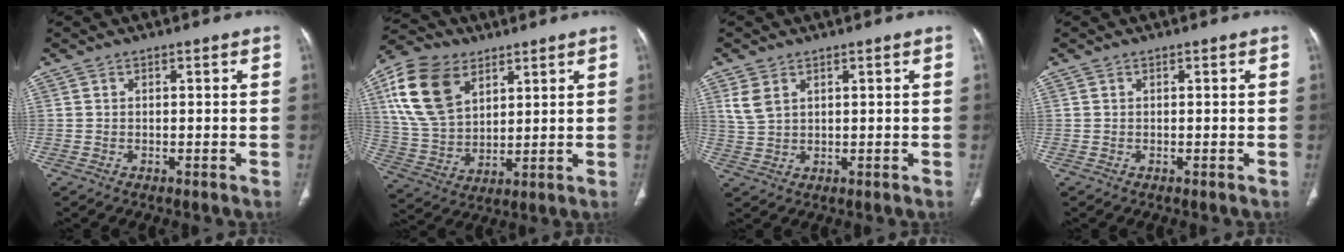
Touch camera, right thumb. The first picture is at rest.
{"total": 16.3, "force": [7.1, 10.4, 10.4], "torque": [-0.190, -0.015, 0.142]}
{"total": 3.7, "force": [1.8, 2.3, 2.3], "torque": [-0.051, 0.000, 0.049]}
{"total": 0.0}